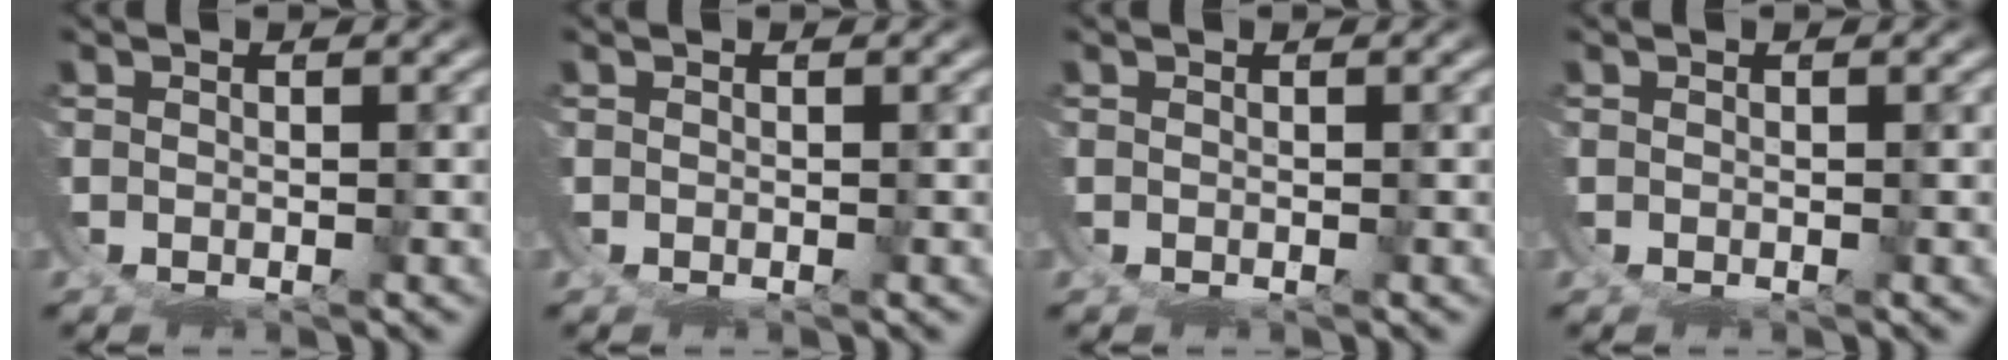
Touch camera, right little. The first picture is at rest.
{"total": 0.0}
{"total": 0.0}
{"total": 0.0}